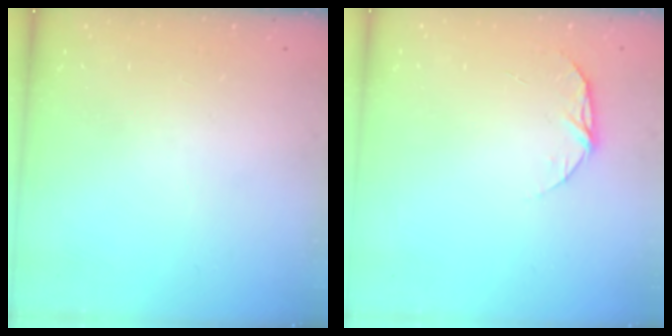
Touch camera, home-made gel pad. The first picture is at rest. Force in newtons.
{"total": 6.6, "press": 6.5, "slide": 0.6}